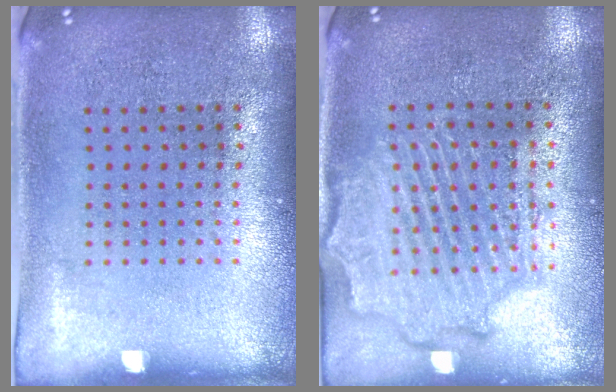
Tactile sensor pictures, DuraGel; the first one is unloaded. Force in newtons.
{"total": 2.2, "press": 2.1, "slide": 0.5}